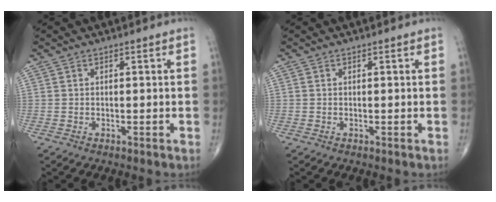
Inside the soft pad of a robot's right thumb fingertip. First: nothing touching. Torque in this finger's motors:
{"motor_torque": [-0.59, 0.47, -0.23, -0.19, 0.02]}